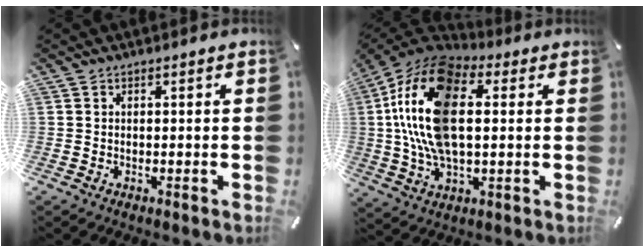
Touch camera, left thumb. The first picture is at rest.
{"total": 20.3, "force": [2.7, 11.4, 16.5], "torque": [-0.369, 0.002, 0.042]}